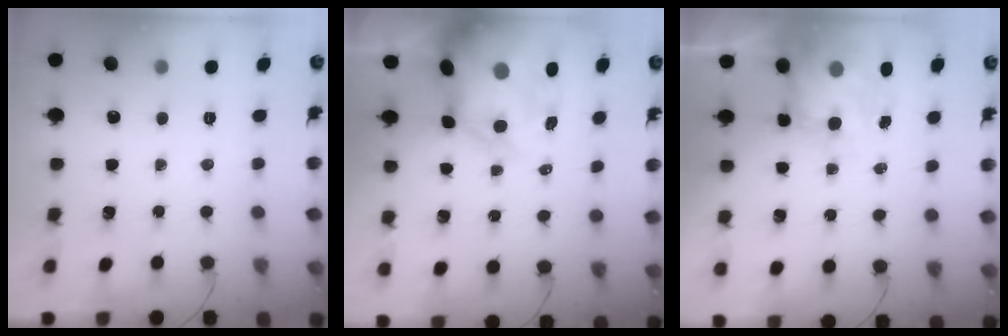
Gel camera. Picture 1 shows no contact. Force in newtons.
{"total": 13.5, "press": 13.1, "slide": 3.4}
{"total": 7.4, "press": 7.3, "slide": 0.9}